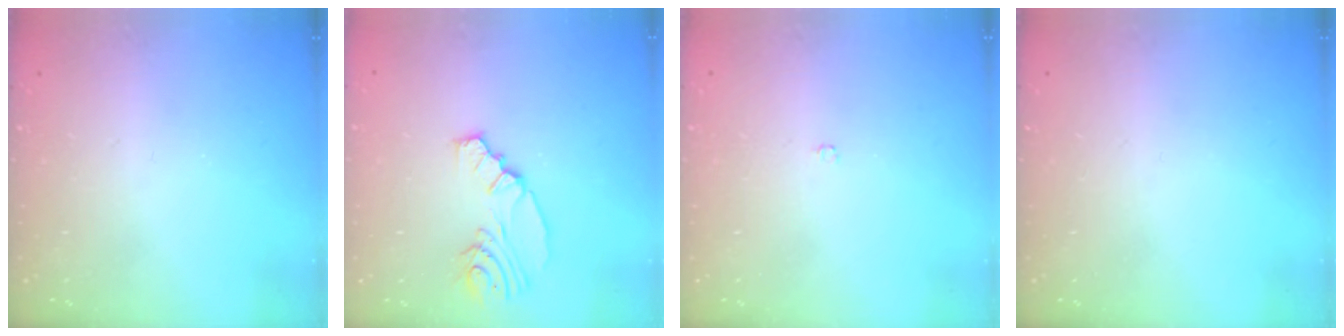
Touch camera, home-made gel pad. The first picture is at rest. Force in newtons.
{"total": 8.4, "press": 7.2, "slide": 4.3}
{"total": 1.9, "press": 1.9, "slide": 0.3}
{"total": 0.0}